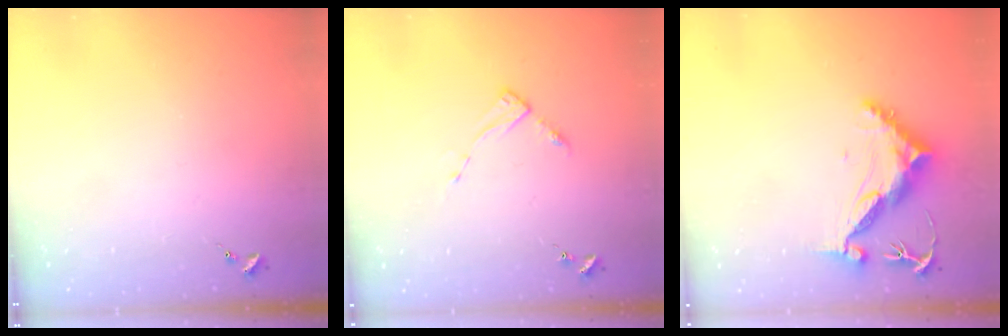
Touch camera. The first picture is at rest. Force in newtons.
{"total": 2.8, "press": 2.8, "slide": 0.4}
{"total": 10.7, "press": 10.6, "slide": 0.9}